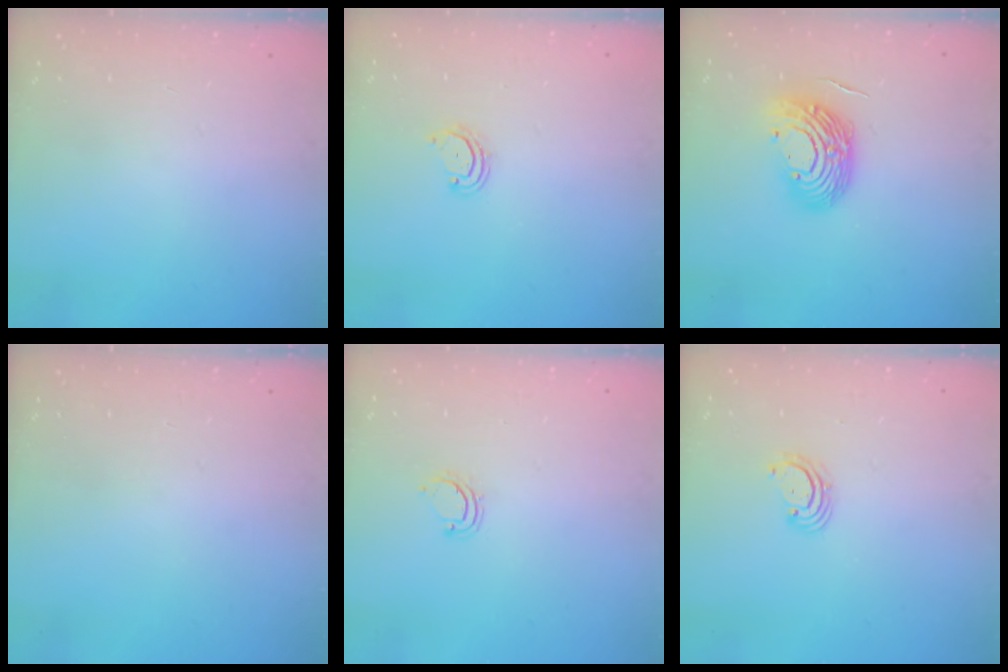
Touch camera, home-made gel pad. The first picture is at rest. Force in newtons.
{"total": 2.8, "press": 2.8, "slide": 0.2}
{"total": 12.6, "press": 12.5, "slide": 1.7}
{"total": 0.0}
{"total": 3.9, "press": 3.9, "slide": 0.3}
{"total": 2.6, "press": 2.6, "slide": 0.3}